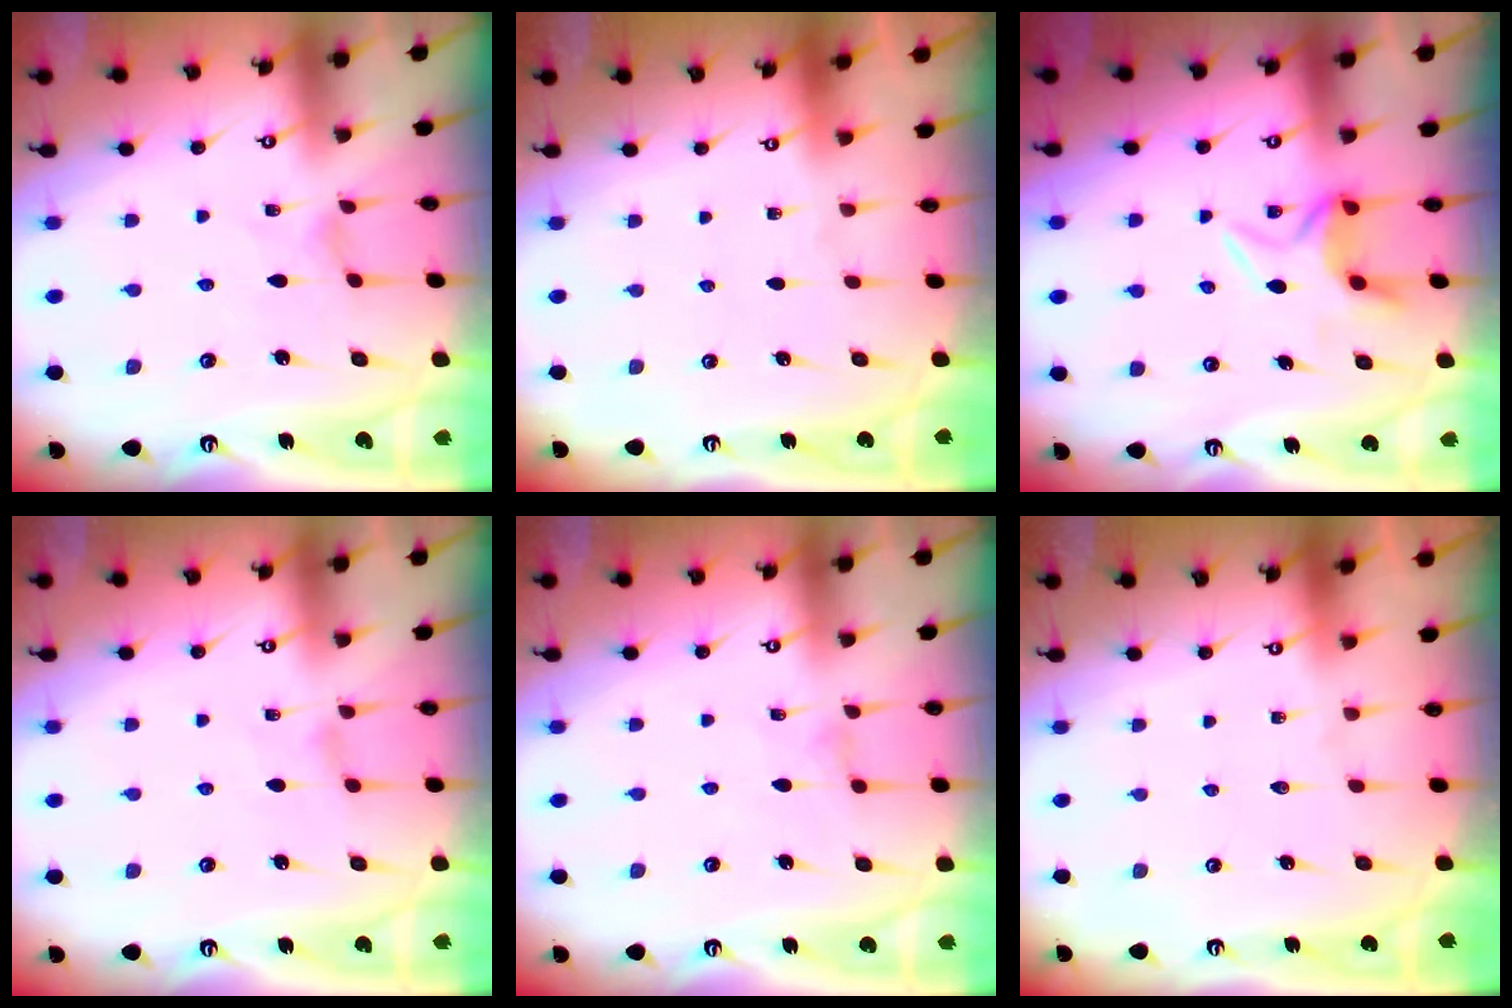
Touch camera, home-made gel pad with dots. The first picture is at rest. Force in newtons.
{"total": 0.0}
{"total": 6.0, "press": 5.9, "slide": 1.4}
{"total": 0.6, "press": 0.5, "slide": 0.3}
{"total": 0.6, "press": 0.6, "slide": 0.2}
{"total": 0.0}